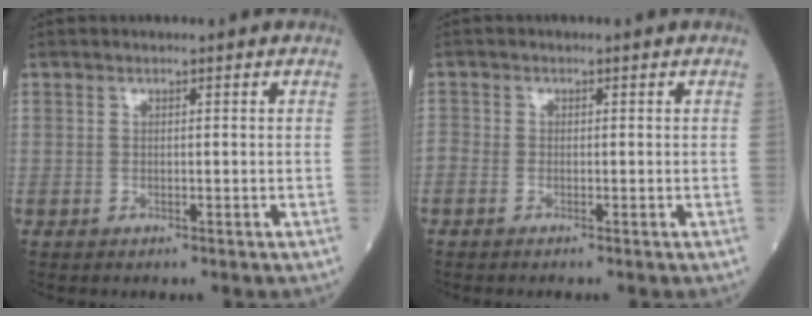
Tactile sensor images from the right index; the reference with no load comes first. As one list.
[{"total": 1.4, "force": [-1.0, 0.7, 0.6], "torque": [-0.021, -0.001, -0.018]}]